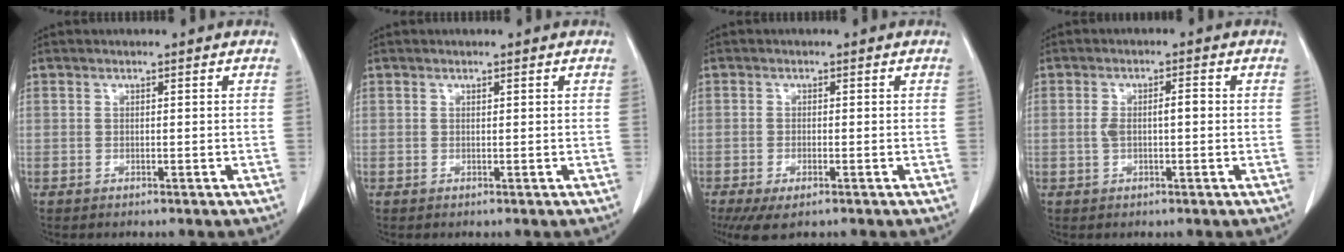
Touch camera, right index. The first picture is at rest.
{"total": 0.0}
{"total": 4.3, "force": [-2.6, 1.3, 3.2], "torque": [-0.056, -0.010, -0.038]}
{"total": 3.5, "force": [0.0, 1.1, 3.4], "torque": [-0.070, 0.013, 0.003]}